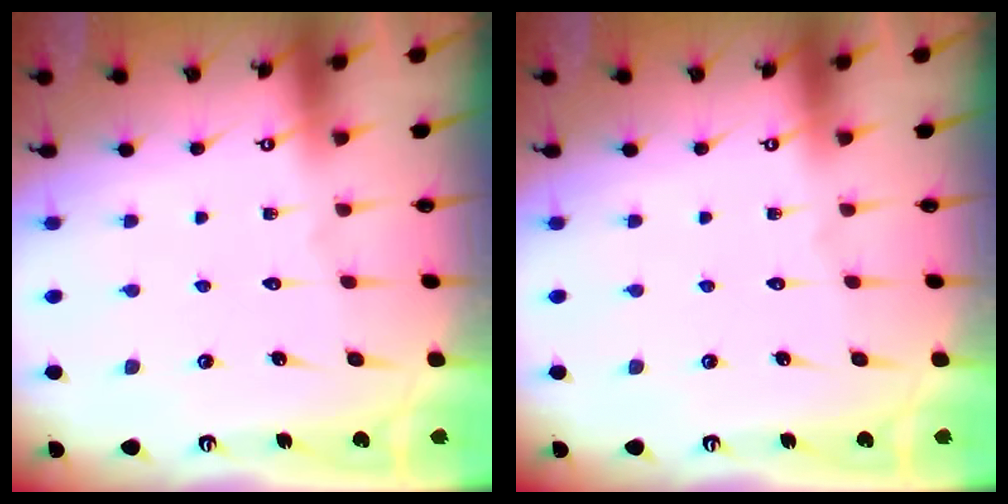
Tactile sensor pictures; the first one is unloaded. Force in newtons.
{"total": 0.0}